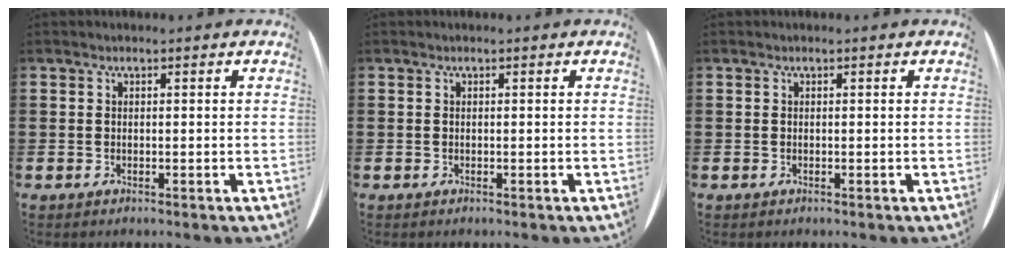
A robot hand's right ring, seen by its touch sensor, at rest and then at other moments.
{"total": 0.0}
{"total": 0.0}